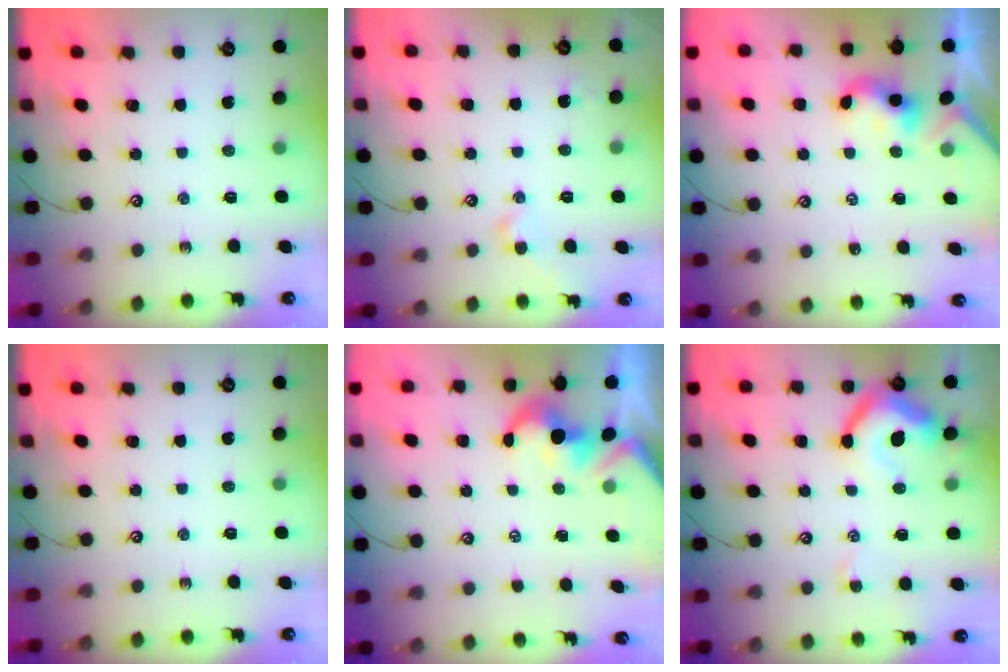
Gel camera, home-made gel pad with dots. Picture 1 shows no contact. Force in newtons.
{"total": 3.0, "press": 2.9, "slide": 0.7}
{"total": 2.4, "press": 2.4, "slide": 0.2}
{"total": 0.0}
{"total": 1.9, "press": 1.8, "slide": 0.7}
{"total": 9.3, "press": 9.2, "slide": 1.3}